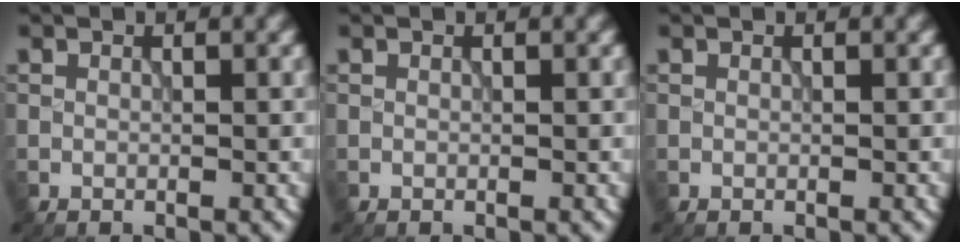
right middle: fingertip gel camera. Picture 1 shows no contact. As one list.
[{"total": 0.0}, {"total": 0.0}]